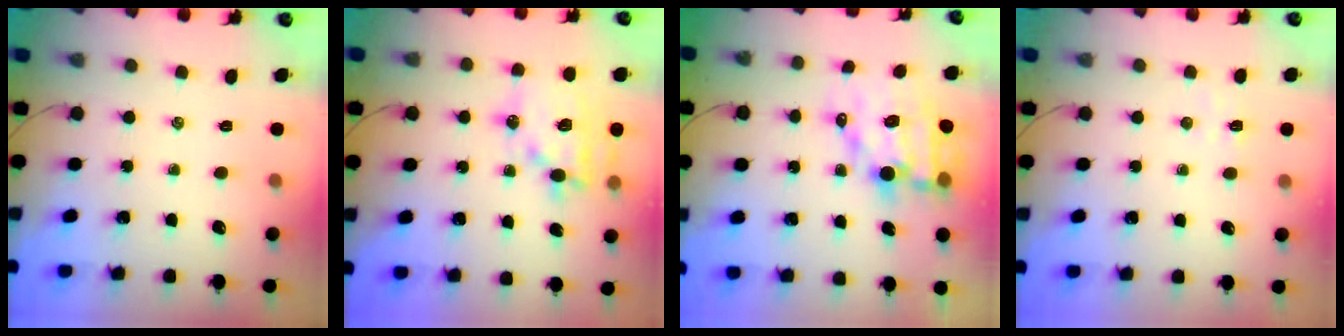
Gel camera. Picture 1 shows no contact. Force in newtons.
{"total": 15.9, "press": 15.6, "slide": 3.0}
{"total": 11.7, "press": 11.2, "slide": 3.2}
{"total": 4.4, "press": 4.2, "slide": 1.0}